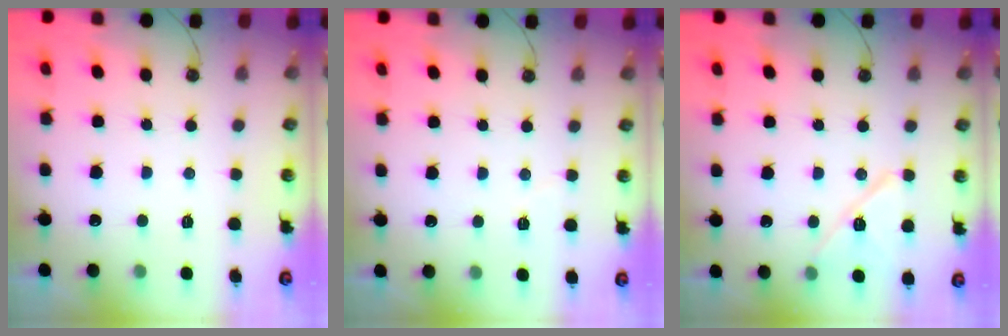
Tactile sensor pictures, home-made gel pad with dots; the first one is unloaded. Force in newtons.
{"total": 3.0, "press": 3.0, "slide": 0.3}
{"total": 11.1, "press": 11.0, "slide": 1.1}